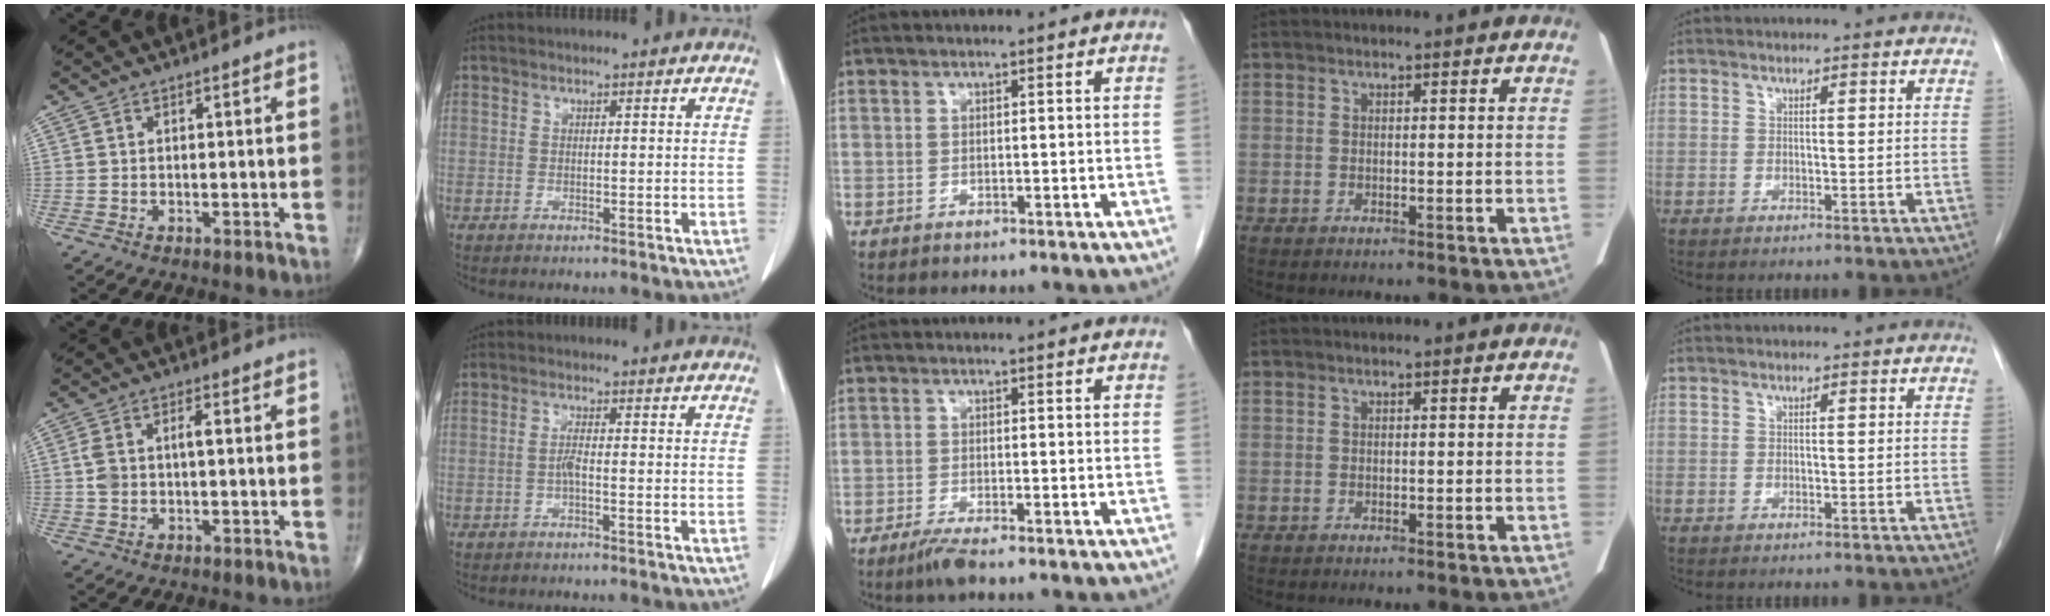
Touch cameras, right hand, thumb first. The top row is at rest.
{"thumb": {"total": 4.3, "force": [0.1, 2.2, 3.7], "torque": [-0.090, 0.017, 0.004]}, "index": {"total": 1.7, "force": [-0.5, 0.0, 1.6], "torque": [-0.033, 0.002, -0.012]}, "middle": {"total": 2.2, "force": [-1.6, -0.2, 1.5], "torque": [-0.037, -0.007, -0.034]}}